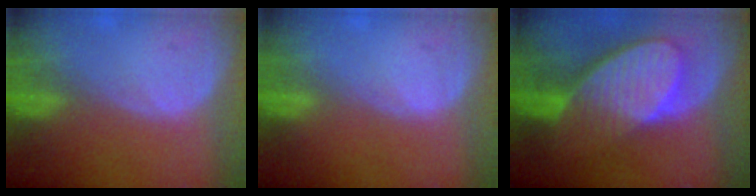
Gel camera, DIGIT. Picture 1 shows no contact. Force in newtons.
{"total": 0.0}
{"total": 10.0, "press": 8.7, "slide": 4.8}